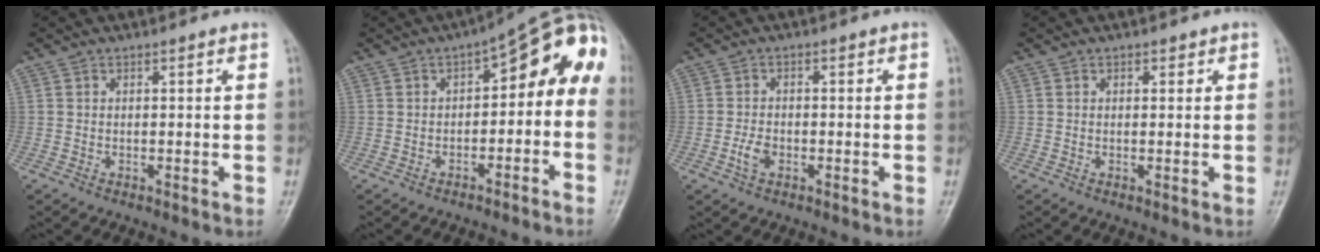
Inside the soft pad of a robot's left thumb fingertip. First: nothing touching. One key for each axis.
{"total": 12.1, "fx": -1.4, "fy": 6.7, "fz": 10.0, "tx": -0.088, "ty": 0.061, "tz": -0.029}
{"total": 3.0, "fx": -1.2, "fy": 1.9, "fz": 2.0, "tx": -0.038, "ty": 0.008, "tz": -0.025}
{"total": 1.2, "fx": 0.6, "fy": 0.8, "fz": 0.5, "tx": 0.006, "ty": -0.001, "tz": 0.005}